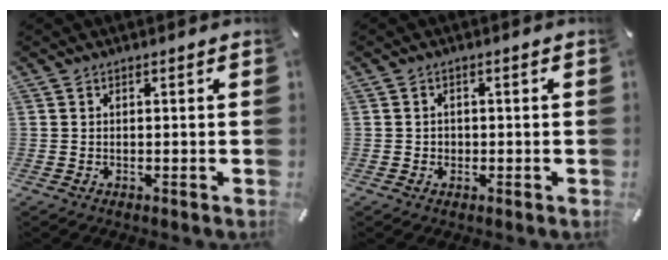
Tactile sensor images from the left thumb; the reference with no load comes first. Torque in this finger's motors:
{"motor_torque": [-0.02, -0.11, 0.00, 0.09, 0.00]}